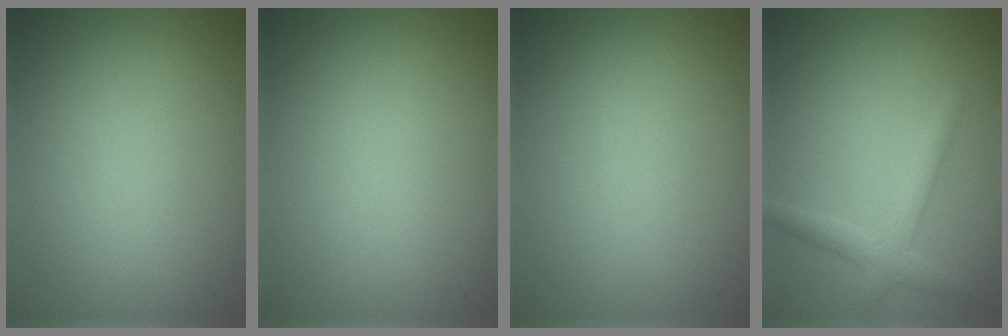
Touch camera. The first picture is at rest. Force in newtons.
{"total": 0.0}
{"total": 0.0}
{"total": 2.4, "press": 2.4, "slide": 0.1}